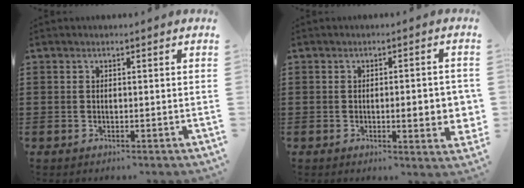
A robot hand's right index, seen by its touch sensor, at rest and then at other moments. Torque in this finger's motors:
{"motor_torque": [0.73, -0.12, 0.21, 0.08]}